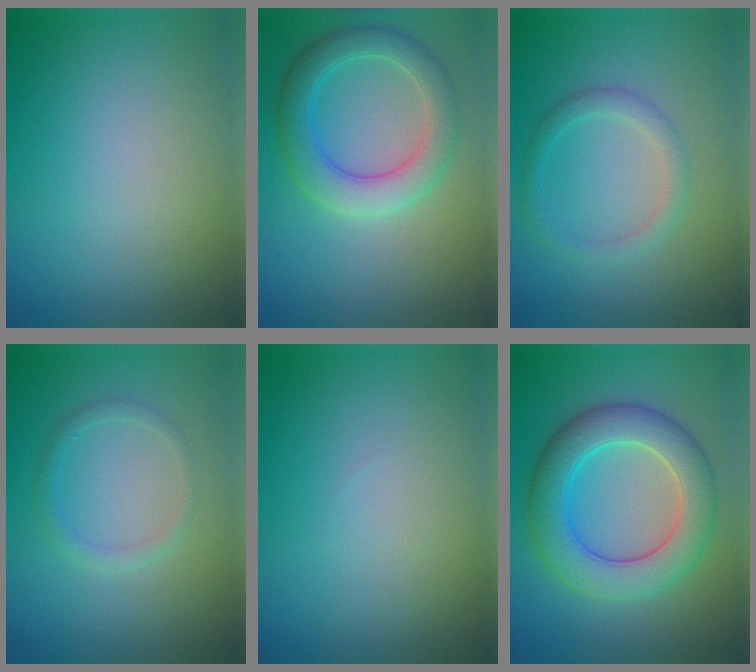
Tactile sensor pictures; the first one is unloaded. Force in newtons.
{"total": 4.8, "press": 4.8, "slide": 0.2}
{"total": 2.0, "press": 2.0, "slide": 0.1}
{"total": 1.3, "press": 1.3, "slide": 0.1}
{"total": 0.5, "press": 0.5, "slide": 0.0}
{"total": 7.0, "press": 7.0, "slide": 0.2}